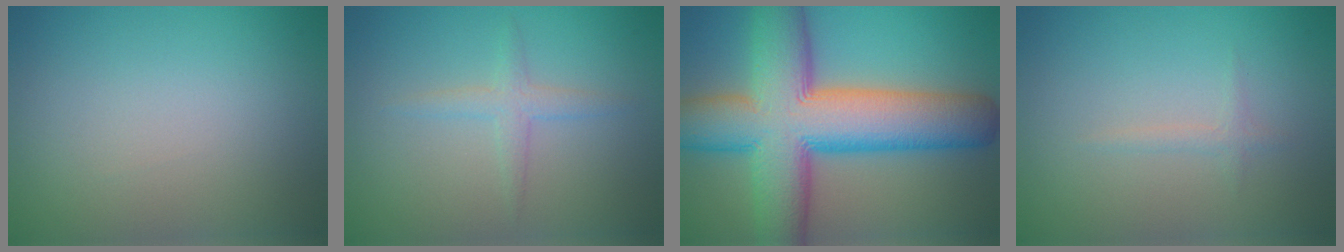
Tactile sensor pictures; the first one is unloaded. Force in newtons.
{"total": 1.7, "press": 1.7, "slide": 0.1}
{"total": 14.3, "press": 14.3, "slide": 0.6}
{"total": 0.8, "press": 0.8, "slide": 0.1}